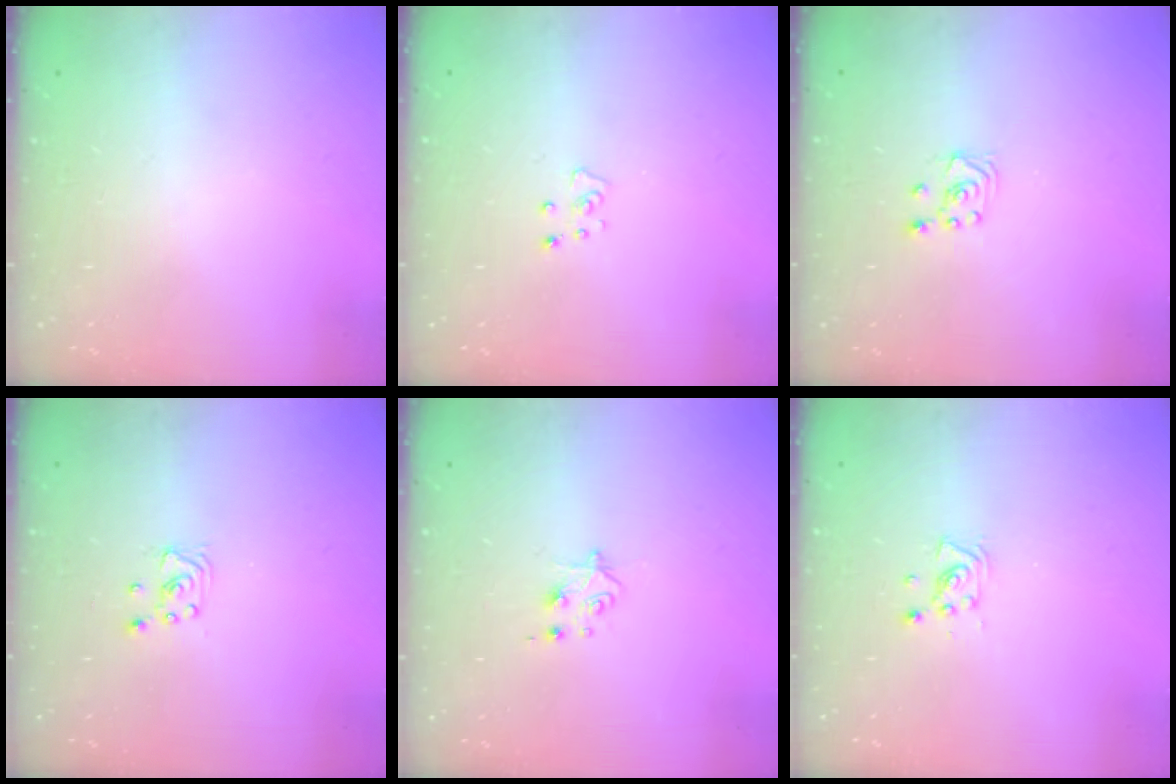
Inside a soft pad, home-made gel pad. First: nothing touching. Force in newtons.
{"total": 2.8, "press": 2.8, "slide": 0.2}
{"total": 2.3, "press": 2.2, "slide": 0.6}
{"total": 2.1, "press": 2.1, "slide": 0.2}
{"total": 4.1, "press": 4.1, "slide": 0.5}
{"total": 4.6, "press": 4.4, "slide": 1.4}